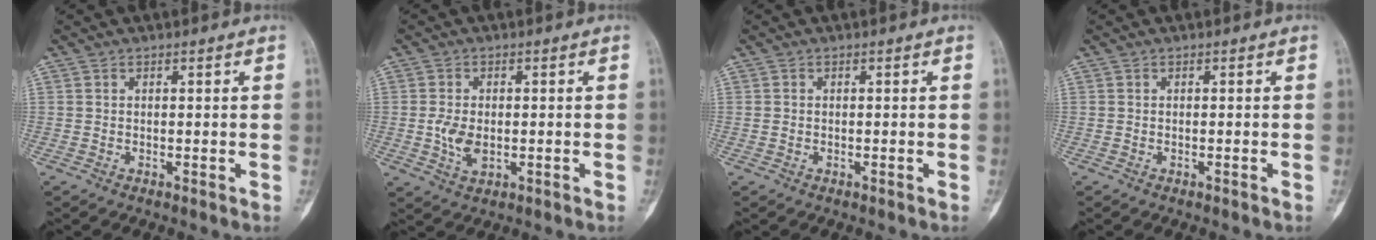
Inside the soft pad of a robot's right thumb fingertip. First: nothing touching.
{"total": 5.0, "force": [-0.7, 2.9, 4.0], "torque": [-0.077, -0.001, -0.011]}
{"total": 0.5, "force": [-0.2, 0.4, 0.3], "torque": [-0.006, 0.007, -0.003]}
{"total": 0.0}